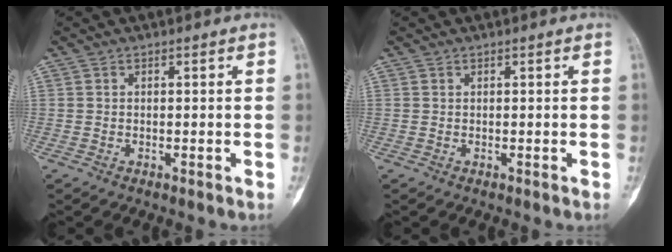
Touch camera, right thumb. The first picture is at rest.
{"total": 0.0}